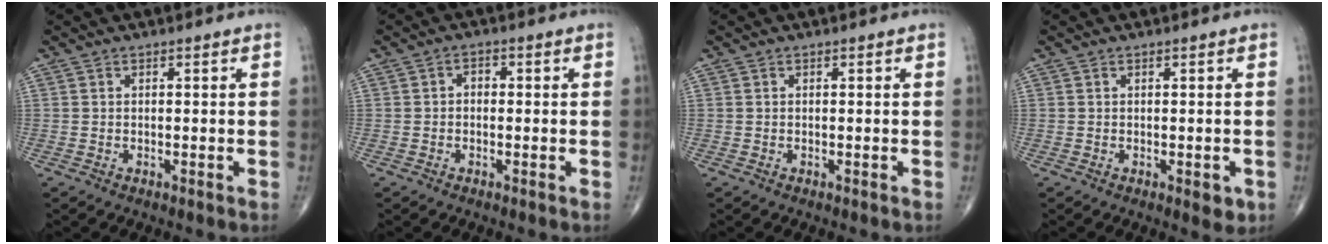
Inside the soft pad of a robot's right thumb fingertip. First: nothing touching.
{"total": 1.7, "force": [-0.1, 1.3, 1.1], "torque": [-0.010, 0.010, -0.009]}
{"total": 0.0}
{"total": 2.4, "force": [-0.7, 1.0, 2.0], "torque": [-0.014, -0.003, -0.006]}